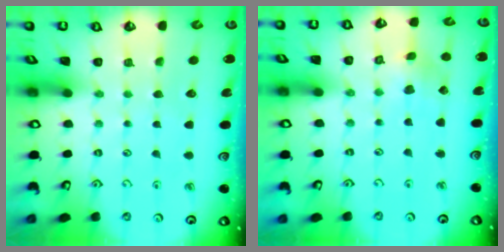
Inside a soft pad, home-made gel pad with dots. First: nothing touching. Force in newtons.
{"total": 3.0, "press": 2.9, "slide": 0.5}